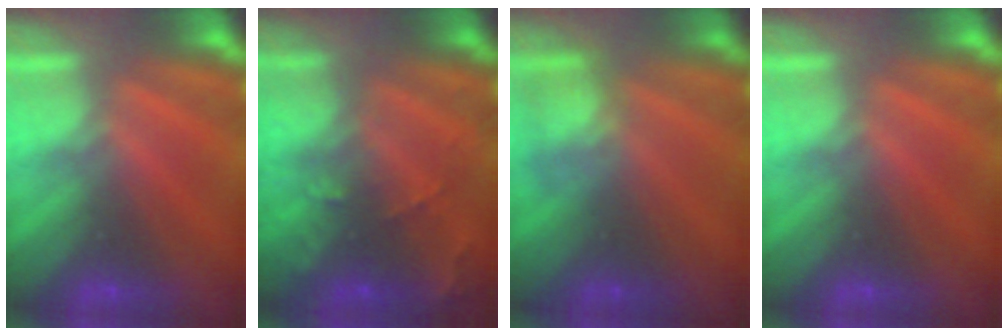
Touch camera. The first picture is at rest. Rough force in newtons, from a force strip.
{"total": 6.1}
{"total": 2.3}
{"total": 0.0}